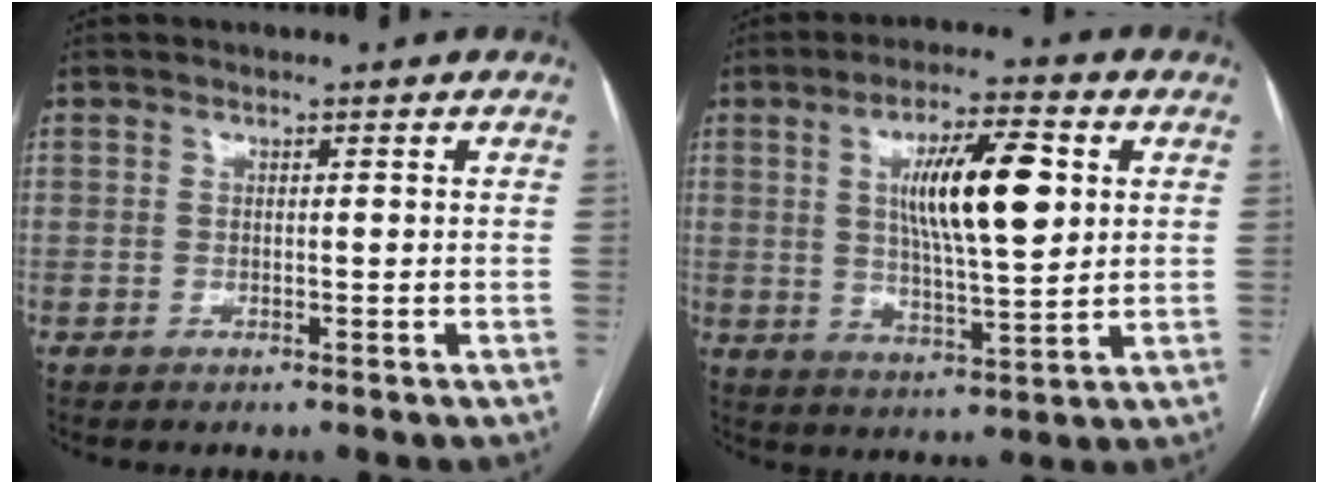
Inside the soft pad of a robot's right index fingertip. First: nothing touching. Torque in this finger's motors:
{"motor_torque": [1.26, 0.87, 0.78, 0.18]}